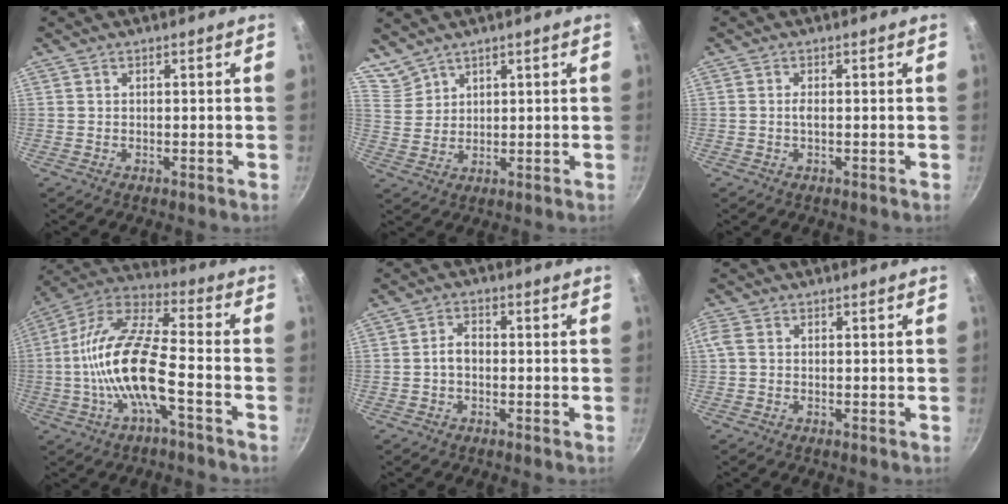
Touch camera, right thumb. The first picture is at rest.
{"total": 5.2, "force": [4.6, 2.5, 0.2], "torque": [0.008, -0.005, 0.104]}
{"total": 1.1, "force": [-0.1, 0.3, 1.1], "torque": [-0.025, 0.002, -0.004]}
{"total": 16.8, "force": [-4.4, 5.5, 15.2], "torque": [-0.295, 0.043, -0.100]}
{"total": 3.3, "force": [-0.6, 2.2, 2.4], "torque": [-0.036, 0.017, -0.015]}
{"total": 2.0, "force": [0.1, 1.5, 1.4], "torque": [-0.035, 0.005, -0.002]}